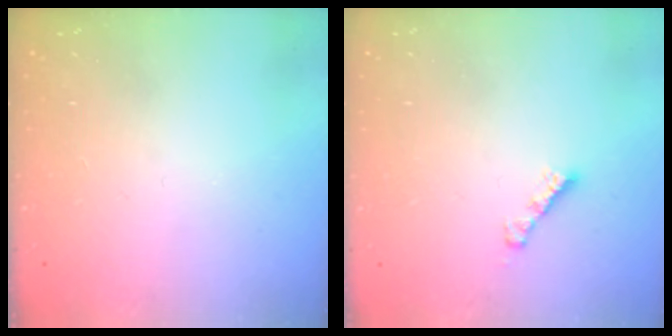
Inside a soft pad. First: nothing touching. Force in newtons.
{"total": 2.7, "press": 2.7, "slide": 0.3}